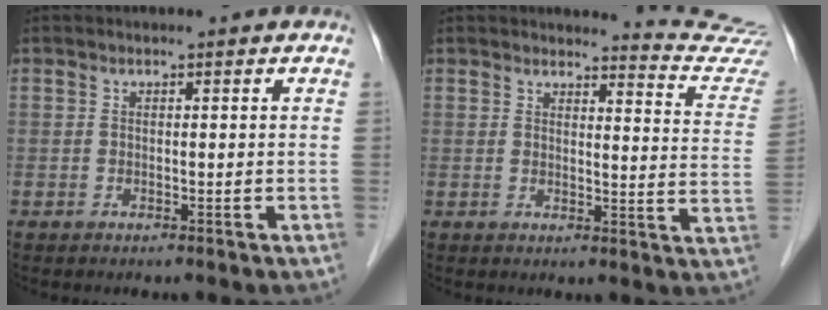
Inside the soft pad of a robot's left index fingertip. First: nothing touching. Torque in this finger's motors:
{"motor_torque": [0.12, -0.44, 0.17, 0.02]}